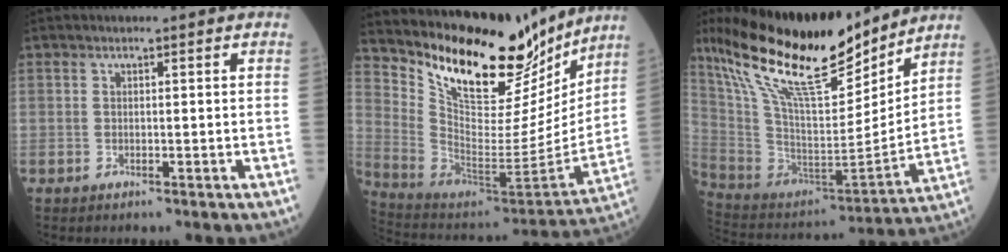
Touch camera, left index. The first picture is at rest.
{"total": 21.5, "force": [17.5, 7.0, 10.4], "torque": [-0.178, -0.034, 0.289]}
{"total": 23.6, "force": [18.0, 5.1, 14.5], "torque": [-0.267, -0.005, 0.322]}